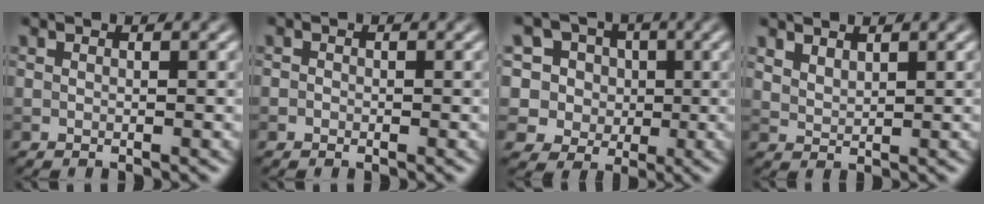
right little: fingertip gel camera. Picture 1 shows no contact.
{"total": 0.5, "force": [-0.2, 0.5, 0.1], "torque": [0.003, -0.005, -0.005]}
{"total": 8.9, "force": [3.5, 7.3, 3.5], "torque": [-0.074, 0.018, 0.038]}
{"total": 1.8, "force": [1.6, 0.6, 0.6], "torque": [-0.016, 0.002, 0.035]}